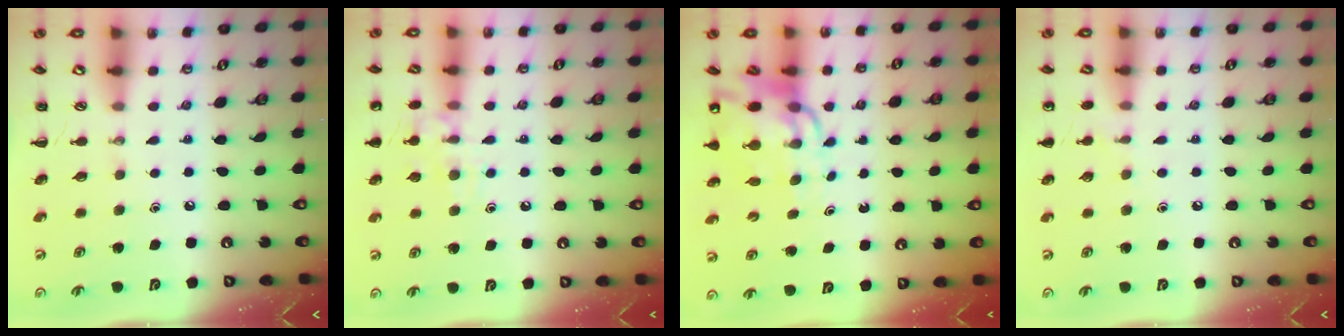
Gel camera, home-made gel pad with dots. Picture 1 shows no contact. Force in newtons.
{"total": 10.0, "press": 9.9, "slide": 1.1}
{"total": 11.7, "press": 11.2, "slide": 3.6}
{"total": 4.8, "press": 4.6, "slide": 1.6}